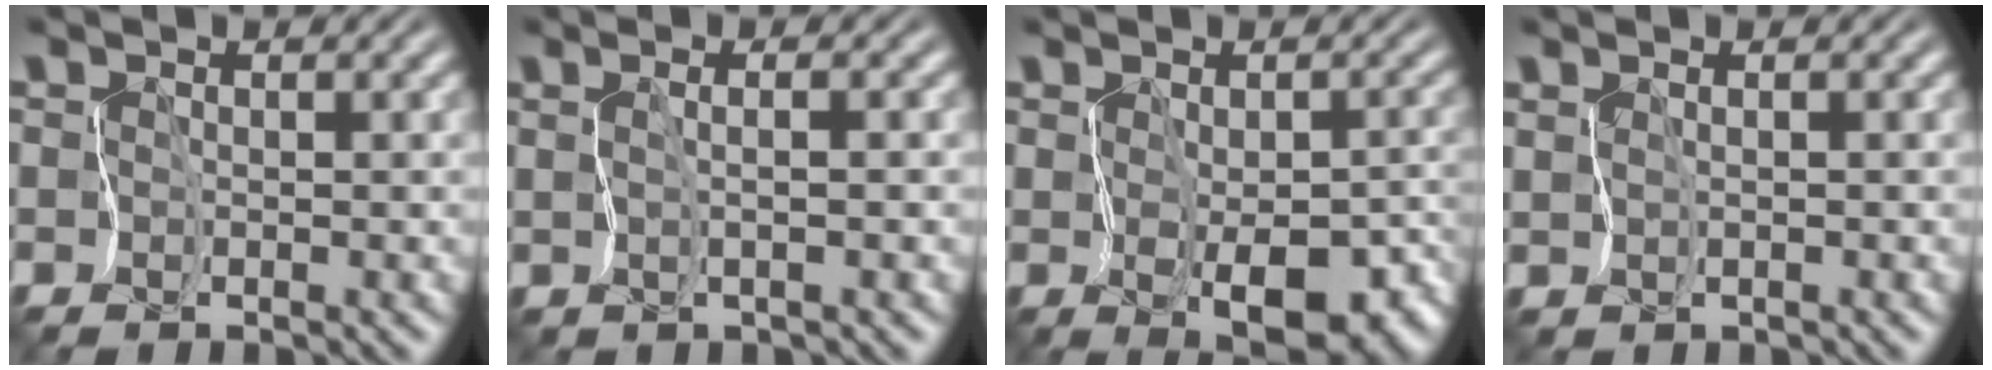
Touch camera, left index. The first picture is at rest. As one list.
[{"total": 1.0, "force": [0.1, -1.0, 0.3], "torque": [0.004, -0.009, 0.015]}, {"total": 7.6, "force": [-3.1, 3.5, 6.0], "torque": [-0.063, -0.026, -0.025]}, {"total": 1.0, "force": [0.9, 0.0, -0.3], "torque": [0.009, -0.002, 0.016]}]